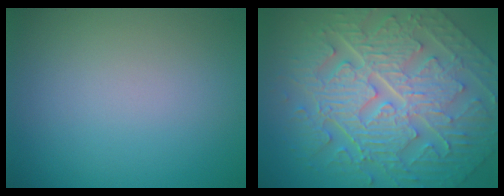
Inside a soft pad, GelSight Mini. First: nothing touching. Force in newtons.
{"total": 11.1, "press": 7.6, "slide": 8.1}